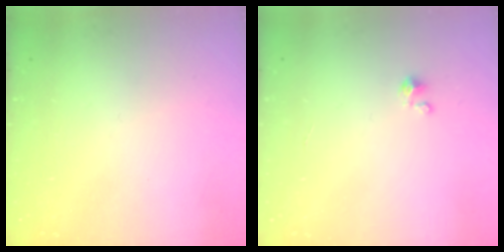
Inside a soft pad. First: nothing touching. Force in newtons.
{"total": 1.3, "press": 1.3, "slide": 0.1}